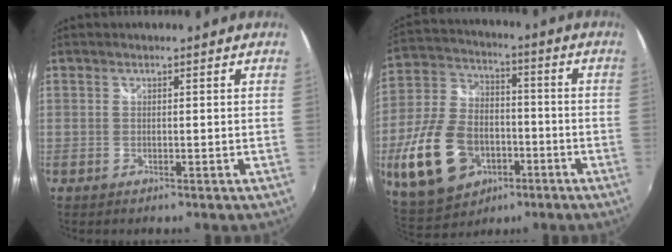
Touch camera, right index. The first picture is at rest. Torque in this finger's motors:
{"motor_torque": [1.57, -0.57, 0.49, 0.20]}